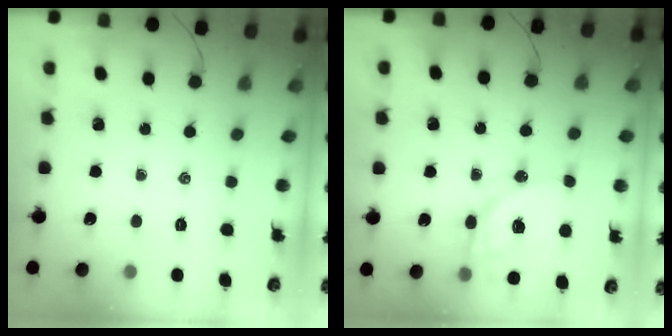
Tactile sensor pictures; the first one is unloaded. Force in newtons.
{"total": 15.2, "press": 14.9, "slide": 3.0}